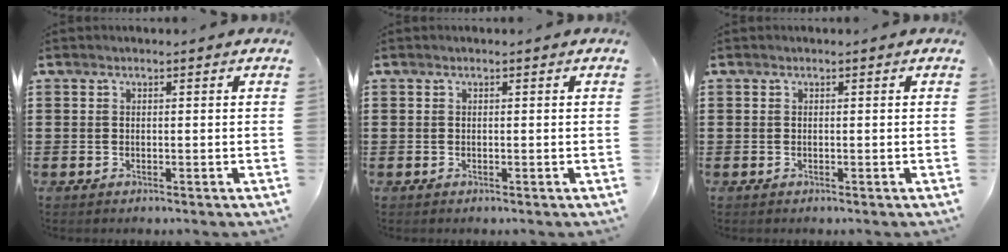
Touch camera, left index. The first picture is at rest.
{"total": 0.0}
{"total": 0.0}